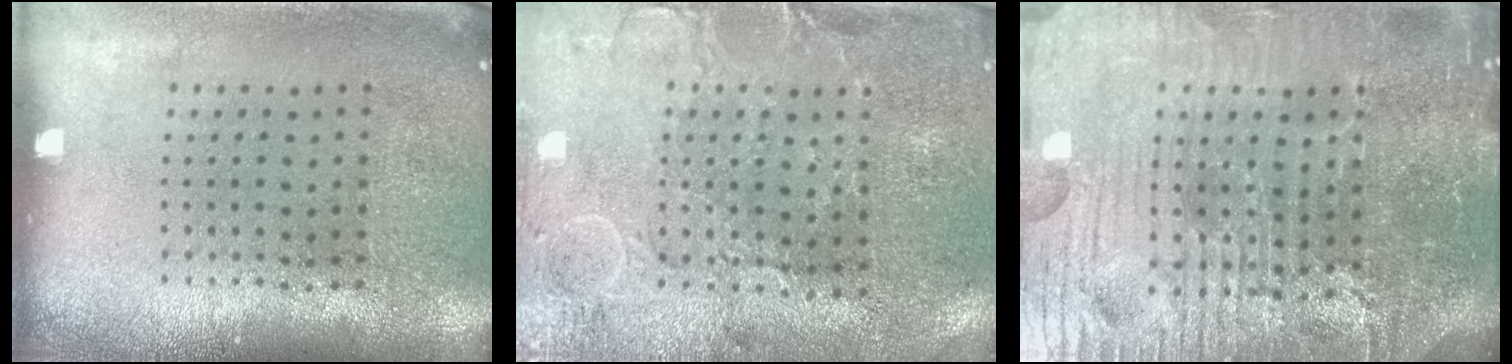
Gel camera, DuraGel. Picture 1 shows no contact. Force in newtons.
{"total": 0.6, "press": 0.3, "slide": 0.5}
{"total": 6.2, "press": 5.7, "slide": 2.4}